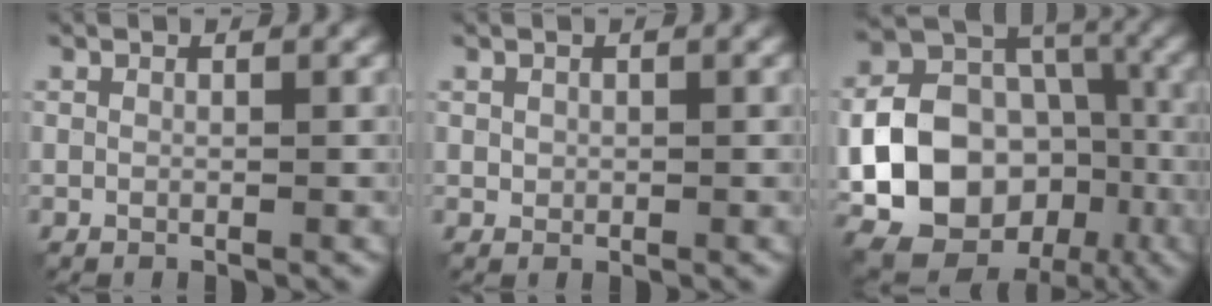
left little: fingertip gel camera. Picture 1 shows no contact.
{"total": 0.7, "force": [0.2, 0.6, 0.1], "torque": [0.000, -0.003, 0.006]}
{"total": 17.2, "force": [-3.9, 14.3, 8.7], "torque": [-0.173, -0.020, -0.070]}